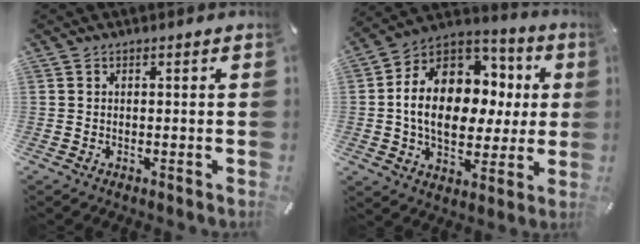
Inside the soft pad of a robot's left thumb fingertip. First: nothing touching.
{"total": 17.6, "force": [1.7, 13.5, 11.1], "torque": [-0.195, -0.015, 0.031]}